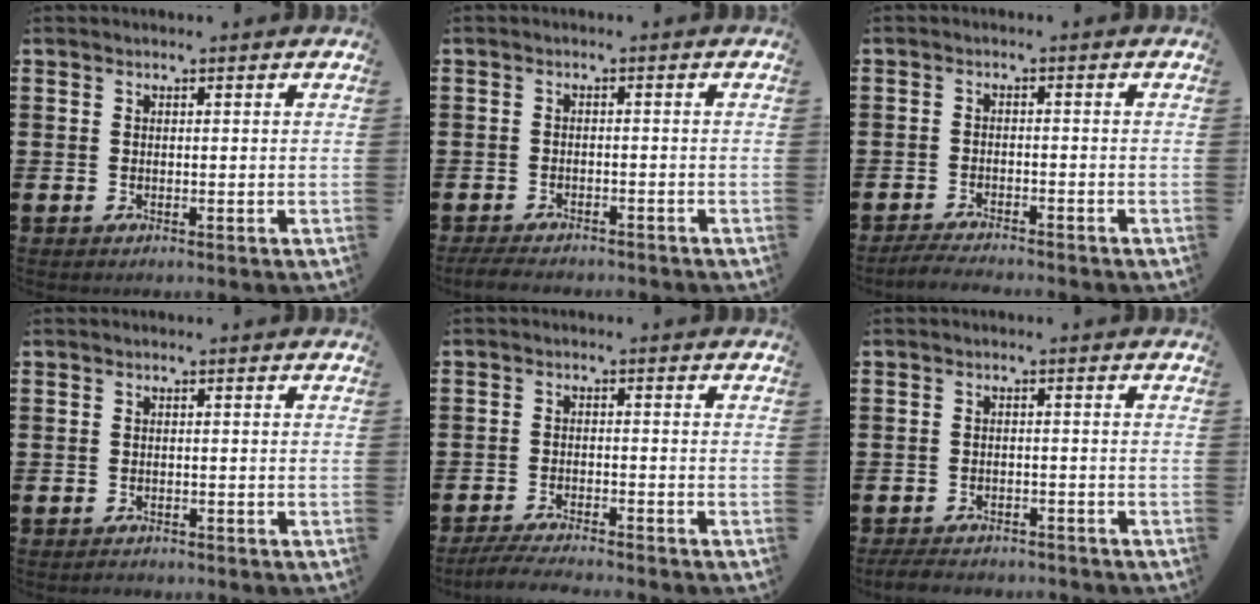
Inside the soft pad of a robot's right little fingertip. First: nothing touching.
{"total": 1.9, "force": [-1.8, 0.2, 0.4], "torque": [-0.010, 0.004, -0.039]}
{"total": 2.1, "force": [-2.1, 0.0, 0.3], "torque": [-0.008, 0.005, -0.043]}
{"total": 0.6, "force": [-0.6, 0.1, 0.0], "torque": [-0.002, -0.001, -0.014]}
{"total": 3.1, "force": [-2.9, -0.1, 0.9], "torque": [-0.021, 0.000, -0.060]}
{"total": 2.2, "force": [-2.2, 0.3, 0.1], "torque": [-0.008, 0.003, -0.048]}